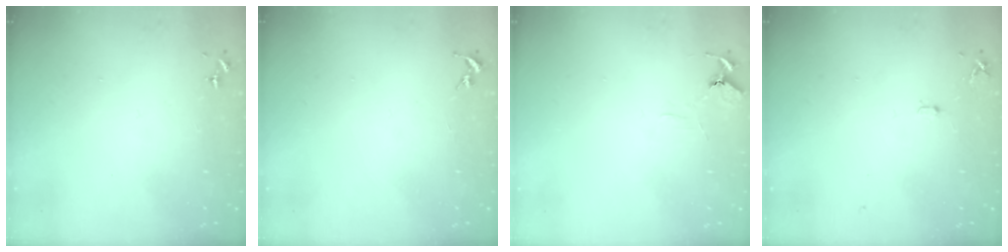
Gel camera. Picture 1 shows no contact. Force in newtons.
{"total": 0.0}
{"total": 5.8, "press": 5.8, "slide": 0.6}
{"total": 5.2, "press": 5.1, "slide": 0.6}